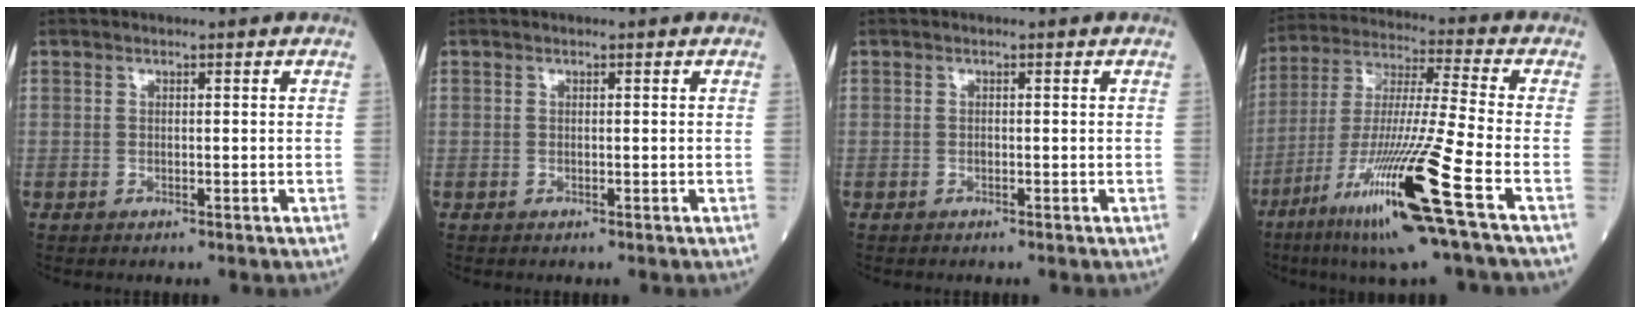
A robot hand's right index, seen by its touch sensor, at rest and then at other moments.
{"total": 0.0}
{"total": 0.0}
{"total": 18.5, "force": [-8.8, -1.2, 16.3], "torque": [-0.336, -0.042, -0.166]}